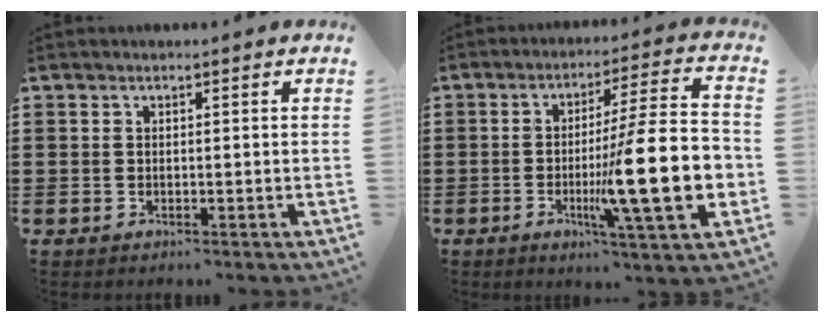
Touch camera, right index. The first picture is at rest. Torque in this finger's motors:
{"motor_torque": [2.14, 0.00, 0.77, 0.21]}